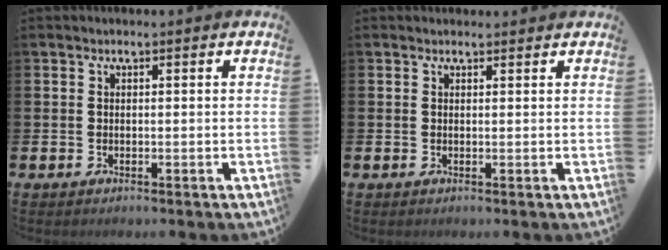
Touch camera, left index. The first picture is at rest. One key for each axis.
{"total": 0.7, "fx": 0.6, "fy": 0.2, "fz": 0.1, "tx": 0.011, "ty": -0.004, "tz": 0.009}